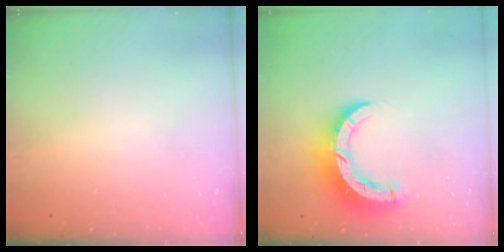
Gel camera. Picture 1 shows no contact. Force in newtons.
{"total": 10.6, "press": 10.5, "slide": 1.1}